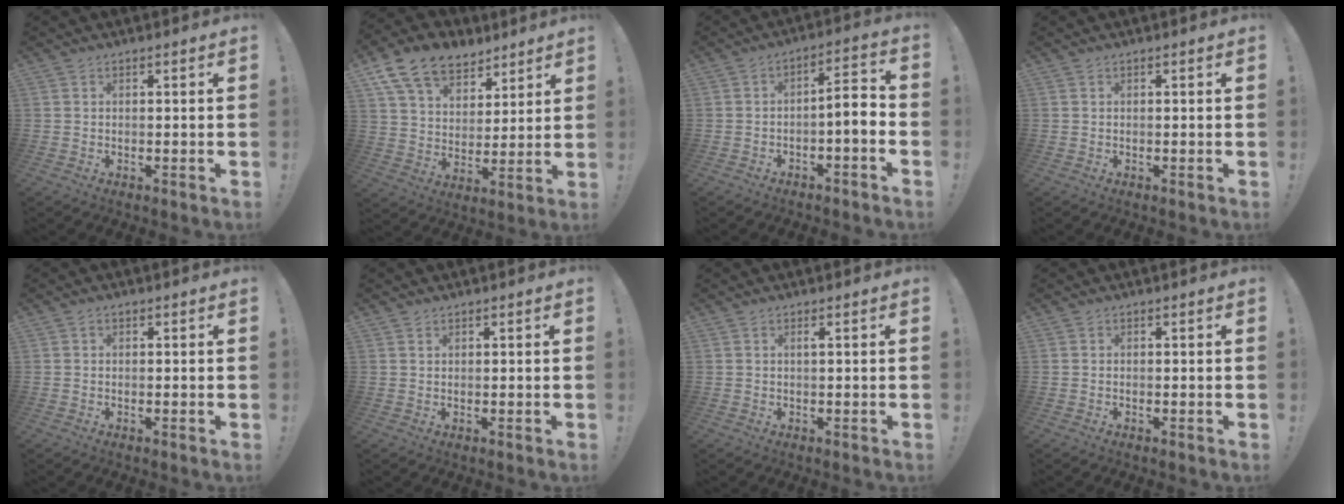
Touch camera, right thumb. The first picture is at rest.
{"total": 15.3, "force": [9.9, 9.7, 6.4], "torque": [-0.108, -0.063, 0.189]}
{"total": 5.3, "force": [-2.6, 0.8, 4.6], "torque": [-0.069, 0.002, -0.048]}
{"total": 0.0}
{"total": 0.5, "force": [0.2, 0.3, 0.4], "torque": [0.000, -0.001, 0.001]}
{"total": 0.8, "force": [0.8, 0.2, 0.1], "torque": [0.005, -0.004, 0.014]}
{"total": 0.9, "force": [0.3, -0.2, 0.8], "torque": [-0.009, -0.003, 0.001]}
{"total": 0.0}